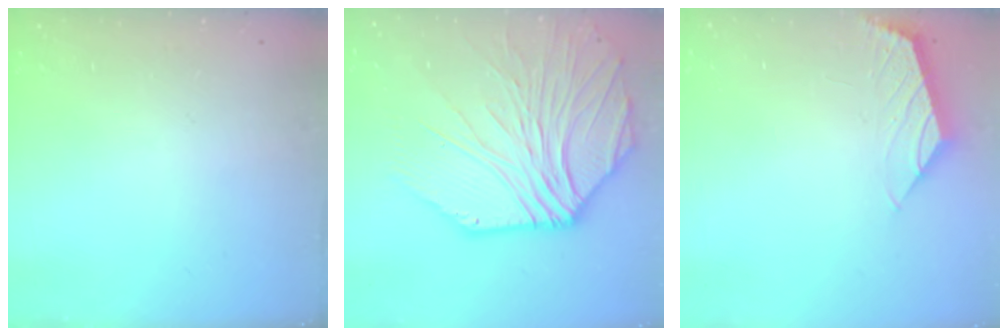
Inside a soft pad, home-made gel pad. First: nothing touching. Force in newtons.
{"total": 9.3, "press": 9.2, "slide": 1.4}
{"total": 0.8, "press": 0.7, "slide": 0.3}